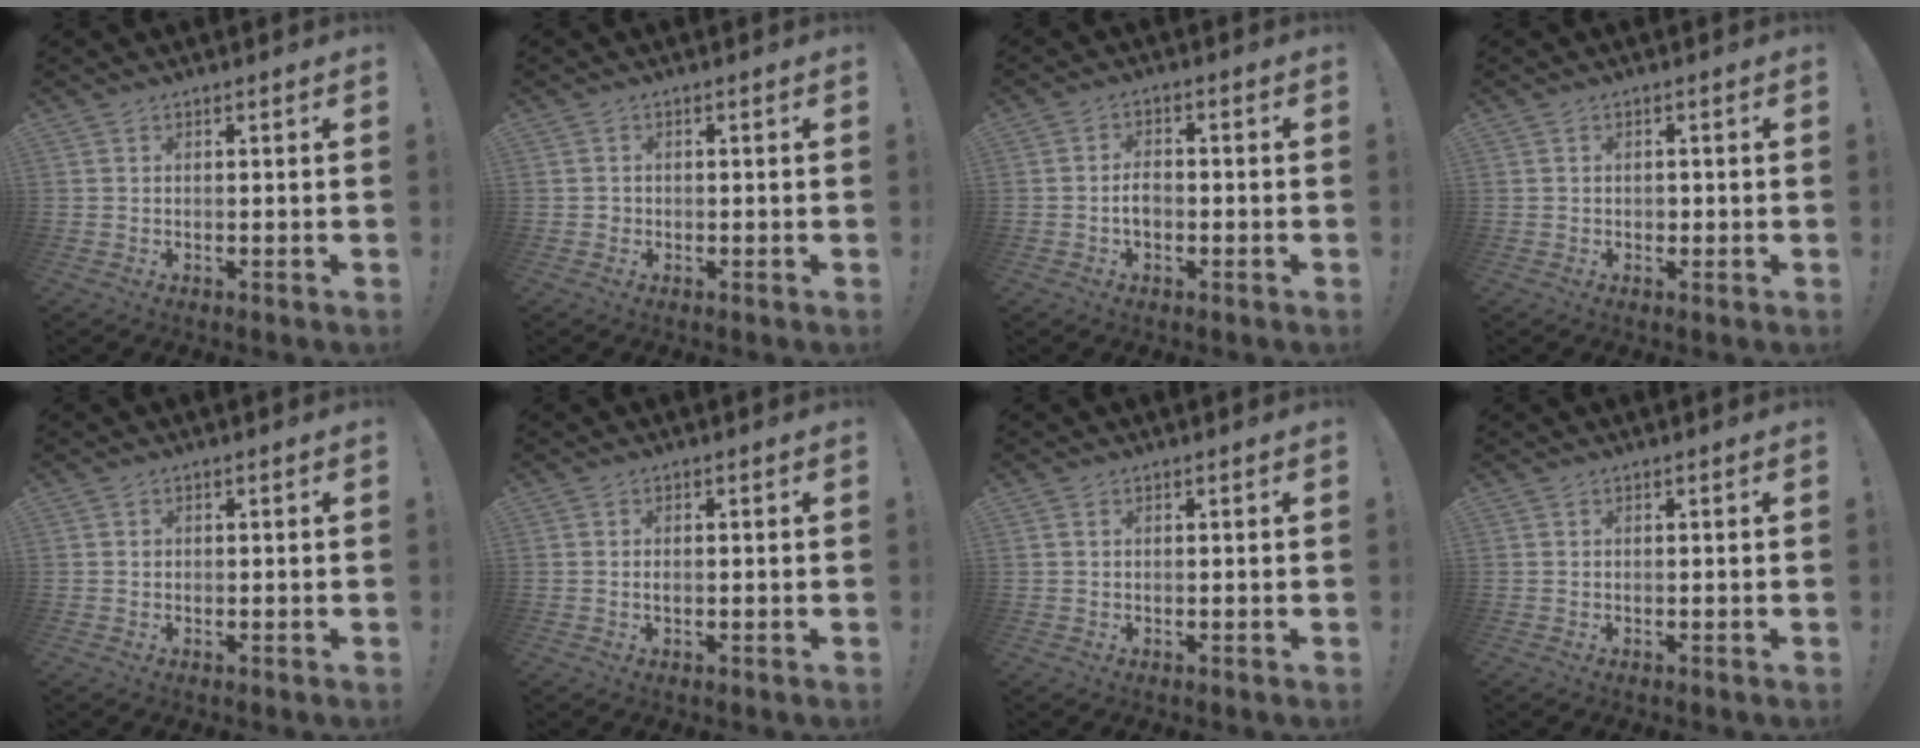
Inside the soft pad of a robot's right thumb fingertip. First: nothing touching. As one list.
[{"total": 1.4, "force": [-0.4, 1.2, 0.5], "torque": [-0.014, 0.006, -0.006]}, {"total": 1.5, "force": [-0.7, 0.8, 1.1], "torque": [-0.024, 0.006, -0.011]}, {"total": 1.2, "force": [-0.5, 1.0, 0.3], "torque": [-0.002, 0.003, -0.010]}, {"total": 0.6, "force": [0.0, 0.6, 0.0], "torque": [-0.007, 0.006, 0.002]}, {"total": 0.9, "force": [-0.2, 0.5, 0.8], "torque": [-0.020, 0.004, -0.003]}, {"total": 0.8, "force": [0.4, 0.5, 0.4], "torque": [-0.008, 0.001, 0.008]}, {"total": 0.0}]